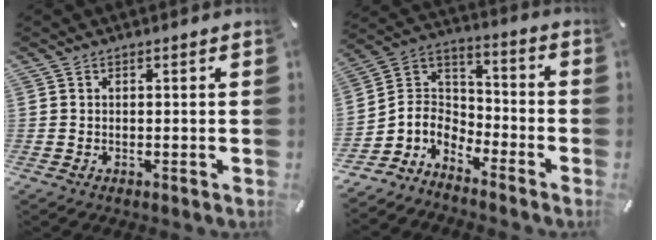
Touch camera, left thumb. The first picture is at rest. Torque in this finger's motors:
{"motor_torque": [-0.77, 1.52, 0.40, 1.13, 0.01]}